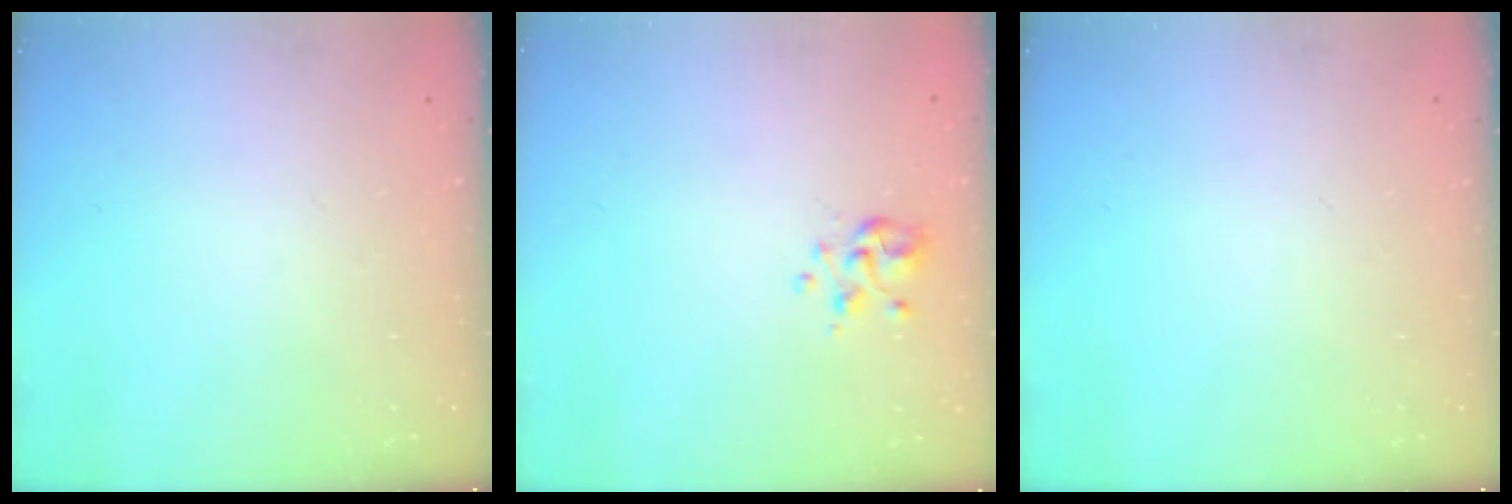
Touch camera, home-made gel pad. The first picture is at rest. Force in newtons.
{"total": 5.2, "press": 5.1, "slide": 0.9}
{"total": 0.0}